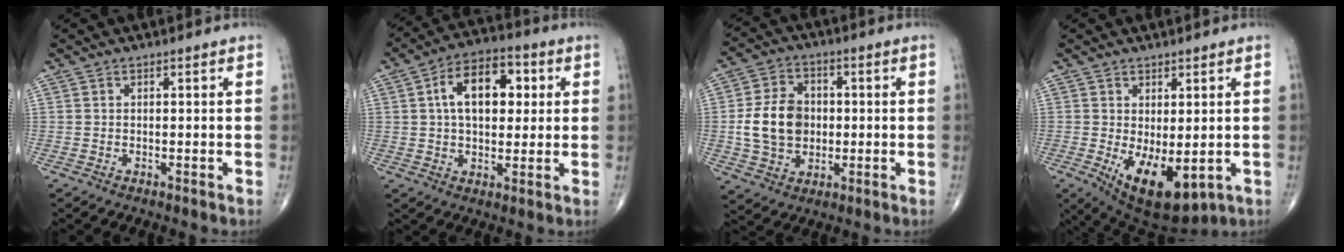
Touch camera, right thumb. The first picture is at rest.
{"total": 12.9, "force": [2.7, 7.7, 10.0], "torque": [-0.129, 0.013, 0.035]}
{"total": 11.7, "force": [-0.2, 9.0, 7.4], "torque": [-0.114, 0.012, -0.002]}
{"total": 10.9, "force": [-2.1, 5.2, 9.3], "torque": [-0.135, -0.020, -0.009]}